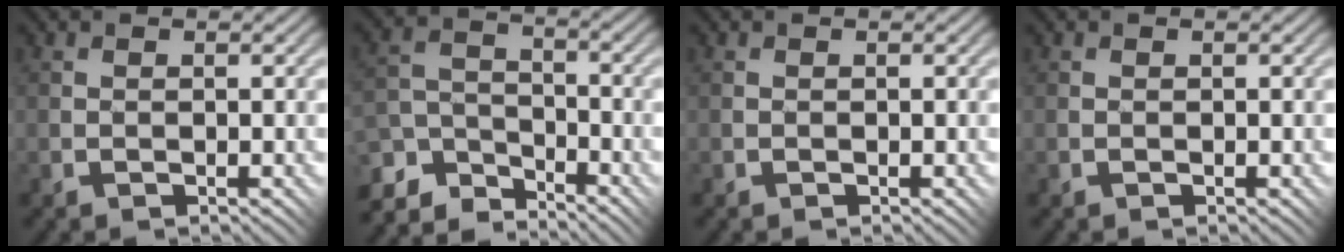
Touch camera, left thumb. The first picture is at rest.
{"total": 6.3, "force": [-5.0, 3.0, 2.3], "torque": [-0.062, -0.005, -0.097]}
{"total": 0.0}
{"total": 0.0}